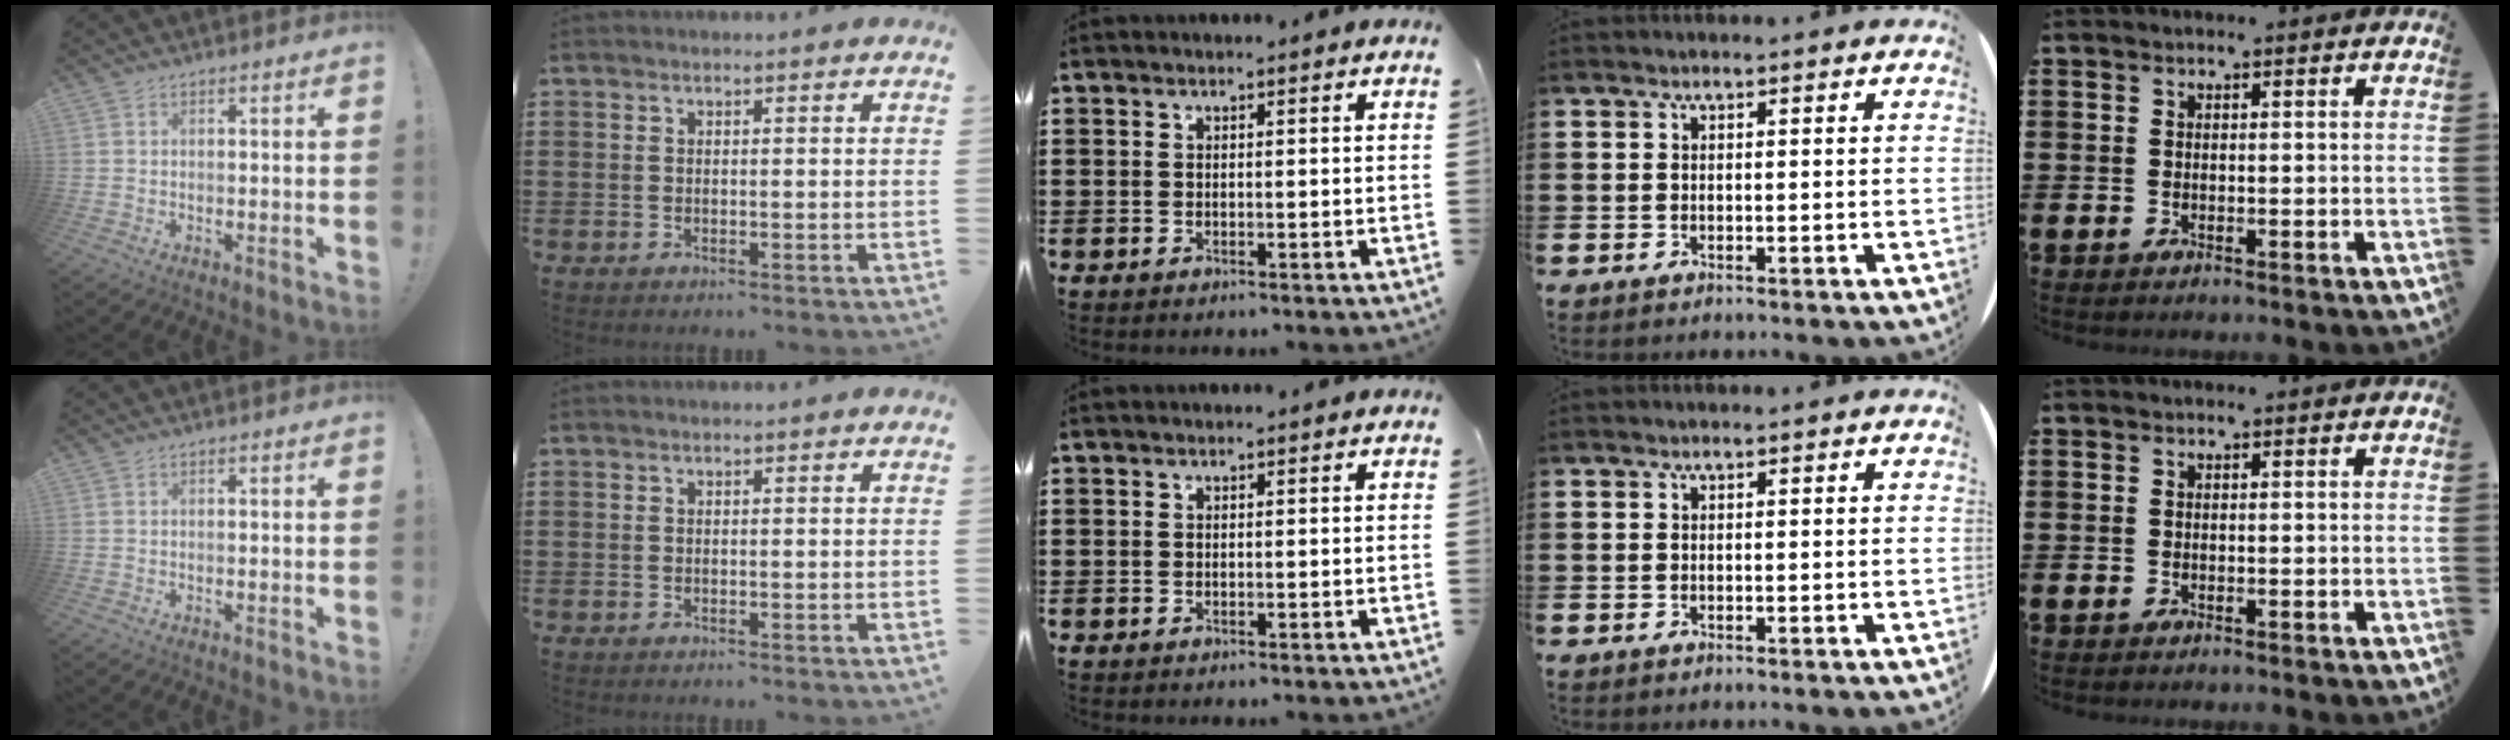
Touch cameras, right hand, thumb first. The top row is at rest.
{}